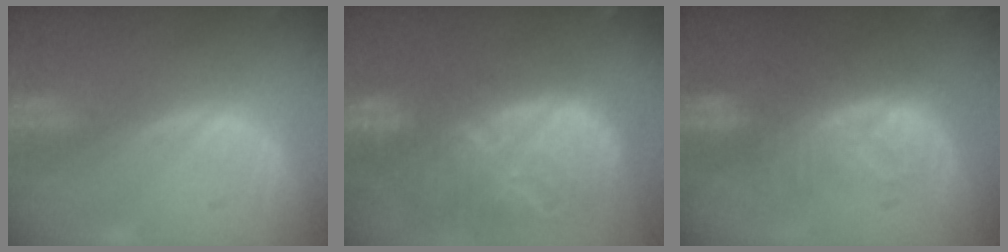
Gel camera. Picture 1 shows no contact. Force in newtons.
{"total": 13.4, "press": 11.5, "slide": 7.0}
{"total": 8.1, "press": 7.5, "slide": 3.2}